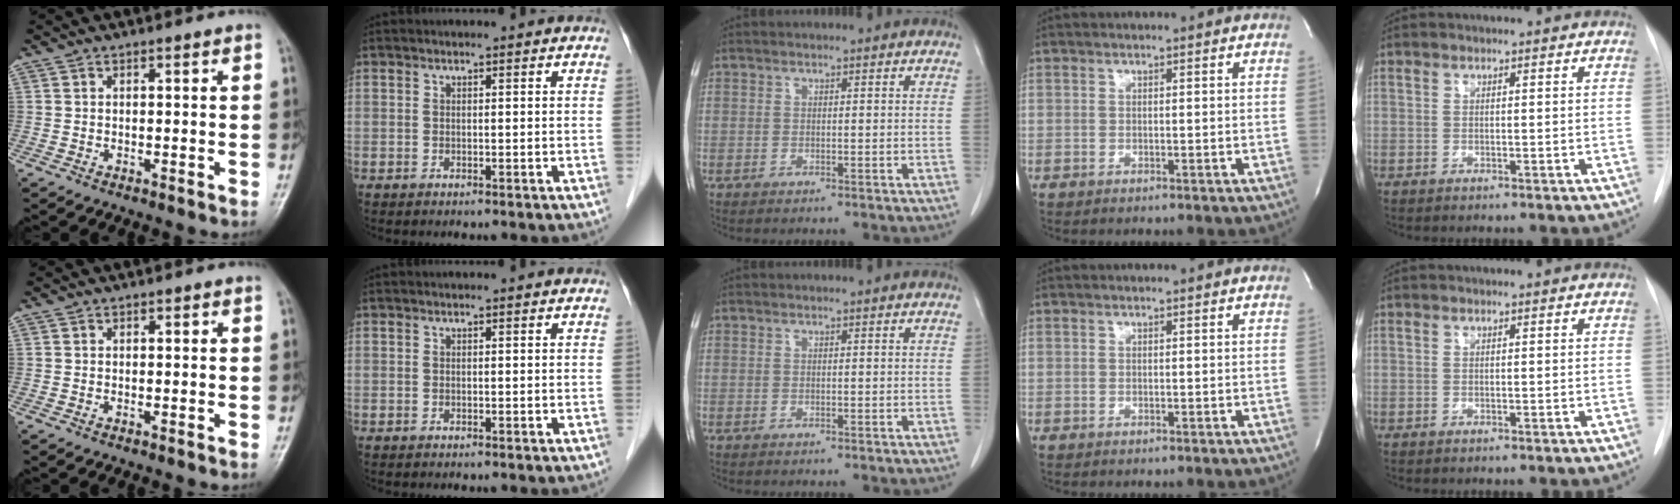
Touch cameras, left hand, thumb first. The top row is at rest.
{}